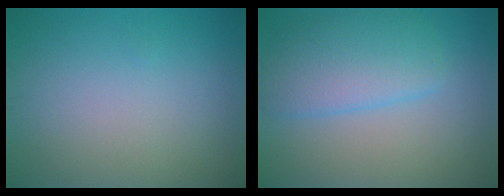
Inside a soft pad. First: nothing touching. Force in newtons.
{"total": 4.8, "press": 4.8, "slide": 0.1}